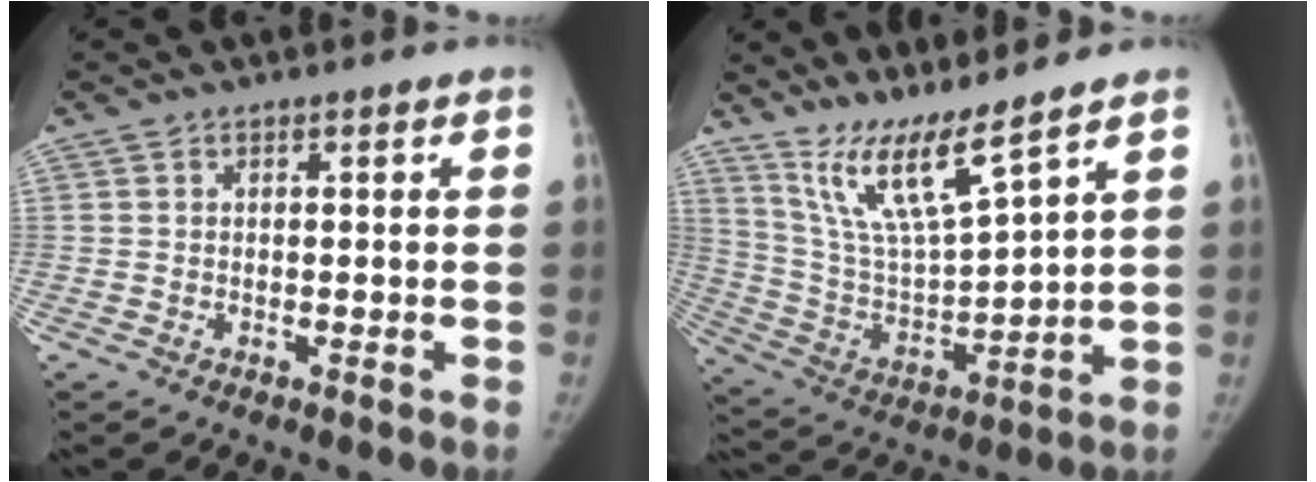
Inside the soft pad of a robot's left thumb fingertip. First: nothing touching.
{"total": 12.4, "force": [9.6, 0.8, 7.9], "torque": [-0.143, -0.068, 0.198]}